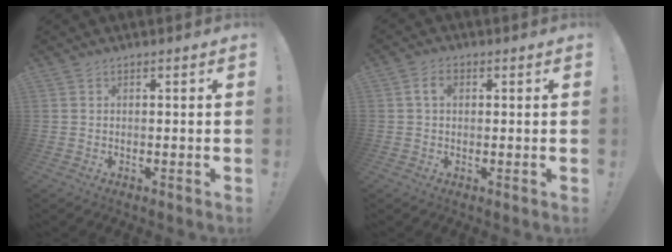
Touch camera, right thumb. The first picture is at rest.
{"total": 3.4, "force": [0.9, 2.1, 2.5], "torque": [-0.051, 0.009, 0.016]}